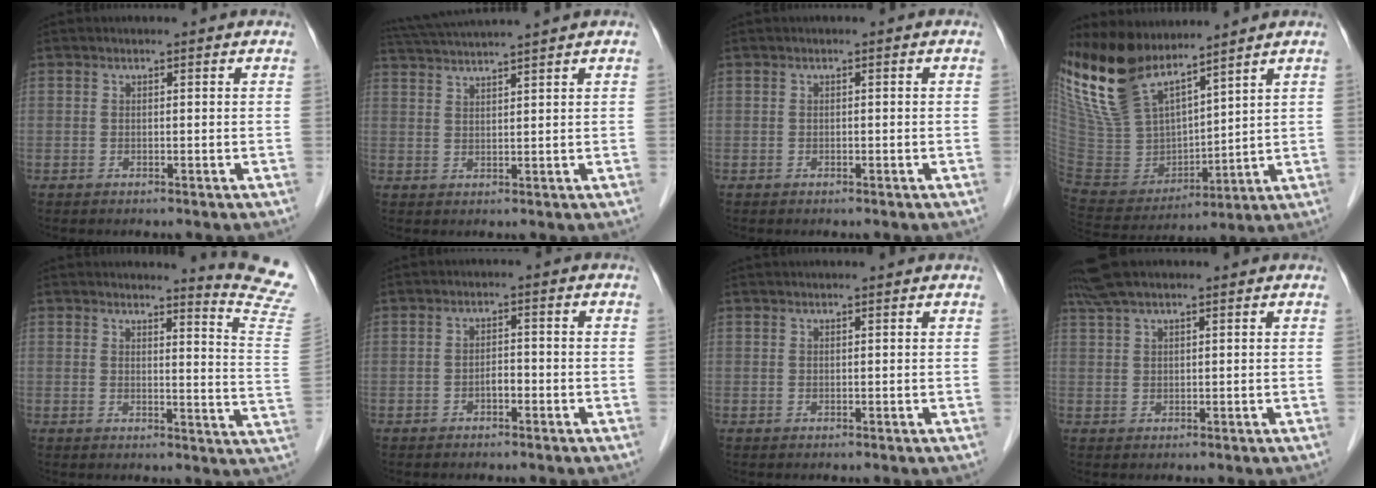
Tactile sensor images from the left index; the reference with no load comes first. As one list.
[{"total": 8.1, "force": [7.3, -1.6, 3.0], "torque": [-0.057, 0.020, 0.123]}, {"total": 0.0}, {"total": 16.1, "force": [12.9, 5.2, 8.2], "torque": [-0.179, 0.002, 0.264]}, {"total": 11.1, "force": [10.8, -2.3, 1.5], "torque": [-0.019, -0.128, 0.101]}, {"total": 1.7, "force": [-1.1, 0.7, 1.1], "torque": [-0.015, 0.001, -0.020]}, {"total": 2.7, "force": [2.5, 0.0, 1.0], "torque": [-0.008, 0.022, 0.035]}, {"total": 4.6, "force": [3.6, 1.2, 2.5], "torque": [-0.059, 0.027, 0.076]}]